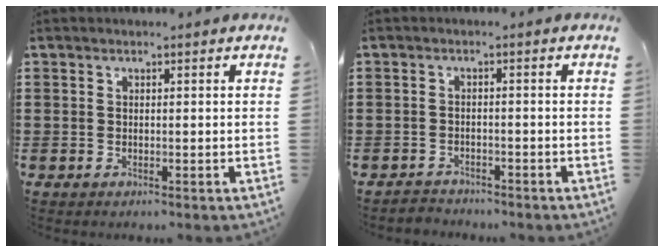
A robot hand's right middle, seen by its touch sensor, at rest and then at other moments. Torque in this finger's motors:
{"motor_torque": [0.33, -0.36, 0.03, 0.01]}